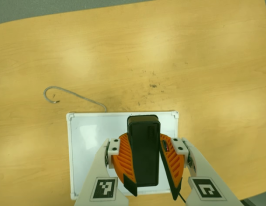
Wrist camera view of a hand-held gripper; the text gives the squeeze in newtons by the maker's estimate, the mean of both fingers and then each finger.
{"total": 11.2, "left": 11.5, "right": 10.9}